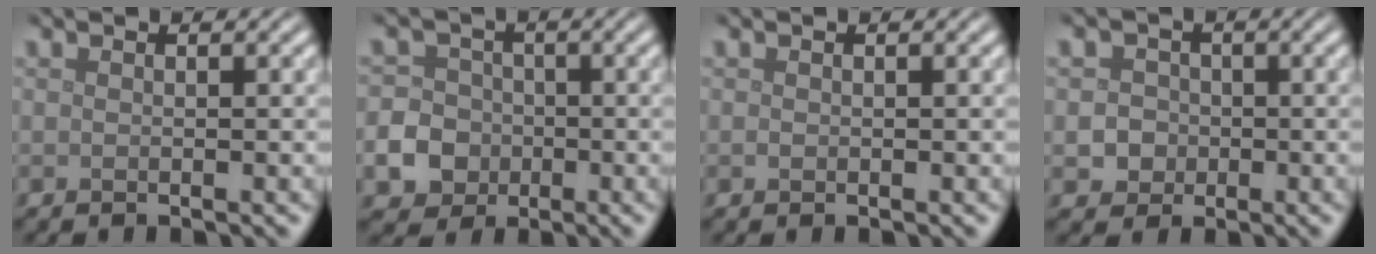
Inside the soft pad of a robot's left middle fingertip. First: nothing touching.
{"total": 8.8, "force": [-3.3, 7.8, 2.3], "torque": [-0.051, -0.026, -0.087]}
{"total": 0.0}
{"total": 2.7, "force": [-0.3, 2.5, 0.9], "torque": [0.009, 0.006, -0.016]}